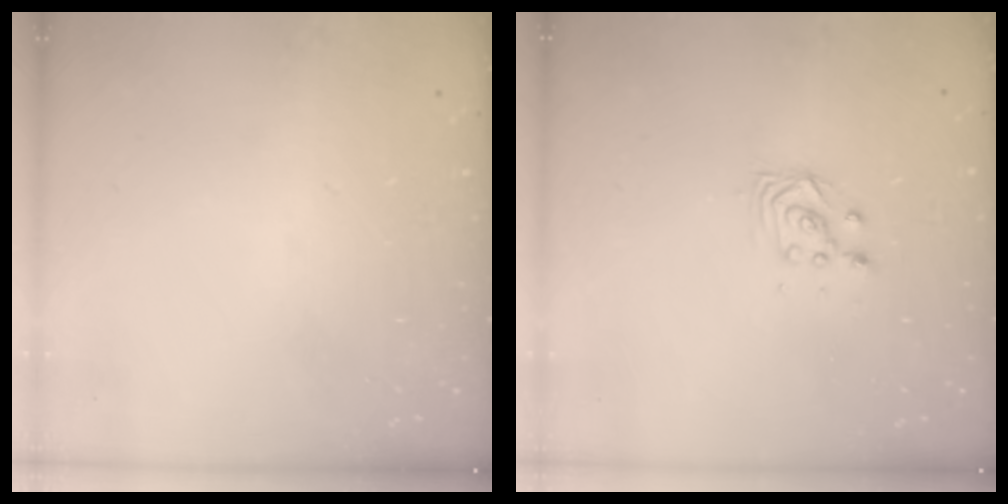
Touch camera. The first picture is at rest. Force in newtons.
{"total": 2.9, "press": 2.9, "slide": 0.4}